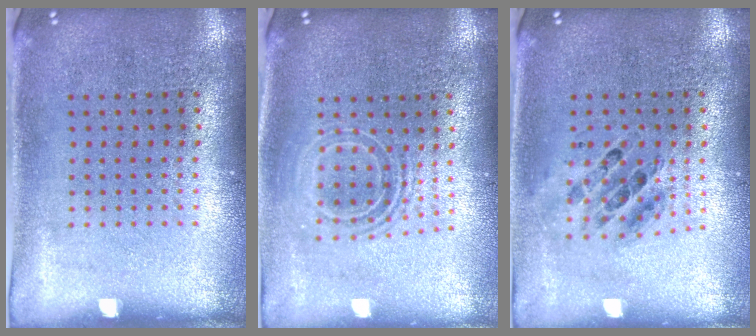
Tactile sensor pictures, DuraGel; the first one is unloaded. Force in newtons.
{"total": 1.8, "press": 1.4, "slide": 1.2}
{"total": 0.7, "press": 0.7, "slide": 0.1}